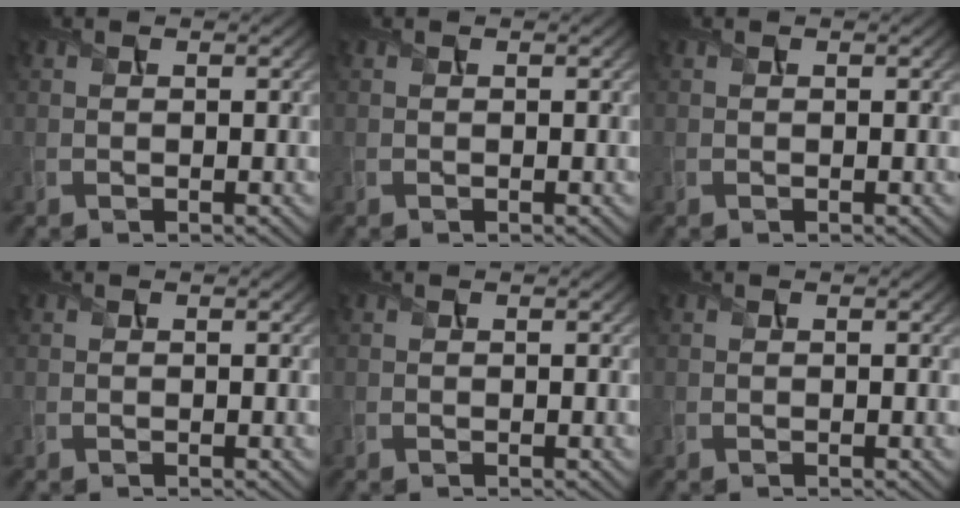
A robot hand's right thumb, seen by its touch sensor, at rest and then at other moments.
{"total": 0.0}
{"total": 0.0}
{"total": 0.0}
{"total": 0.0}
{"total": 0.0}